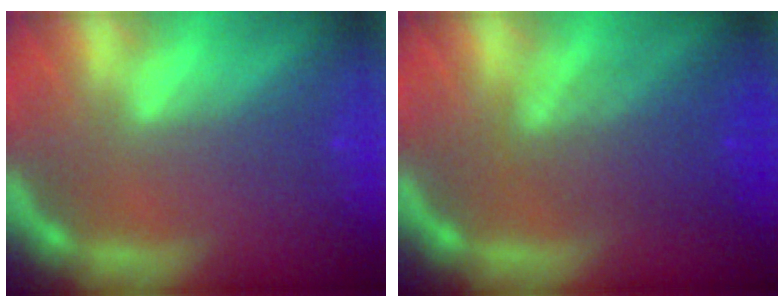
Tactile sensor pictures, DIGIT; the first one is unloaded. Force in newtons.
{"total": 5.1}